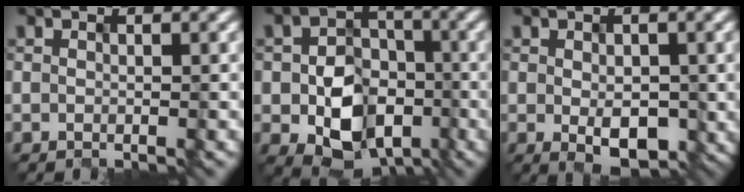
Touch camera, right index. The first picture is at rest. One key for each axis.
{"total": 7.6, "fx": -2.5, "fy": 5.5, "fz": 4.7, "tx": -0.092, "ty": -0.017, "tz": -0.031}
{"total": 3.9, "fx": -0.9, "fy": 2.1, "fz": 3.1, "tx": -0.054, "ty": -0.005, "tz": -0.002}